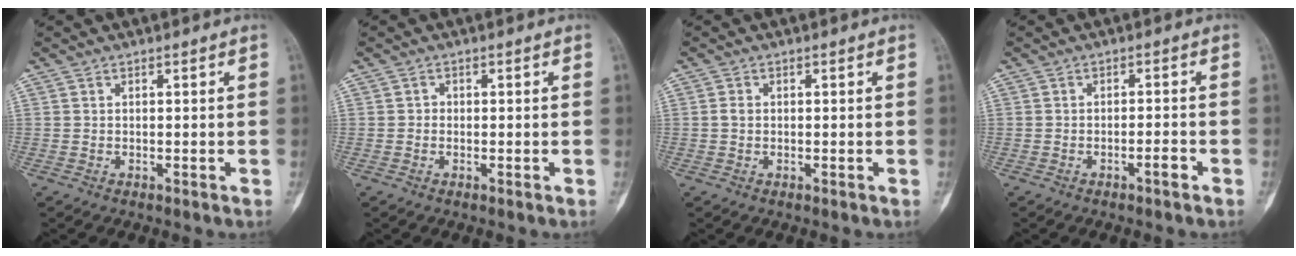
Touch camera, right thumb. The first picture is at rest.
{"total": 0.7, "force": [-0.2, 0.7, 0.3], "torque": [0.003, 0.004, -0.007]}
{"total": 1.1, "force": [-0.1, 0.9, 0.6], "torque": [-0.009, 0.002, -0.002]}
{"total": 2.1, "force": [-1.3, 0.4, 1.6], "torque": [-0.028, 0.012, -0.020]}